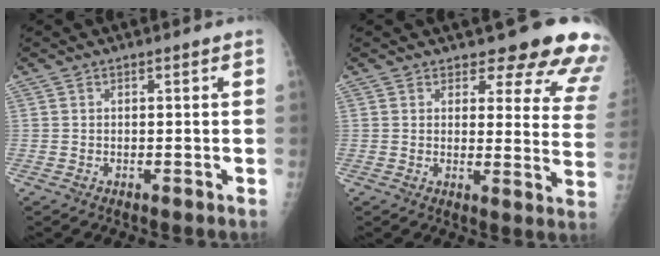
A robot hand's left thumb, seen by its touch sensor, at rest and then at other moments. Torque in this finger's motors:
{"motor_torque": [0.33, 0.28, 0.38, -0.14, 0.07]}